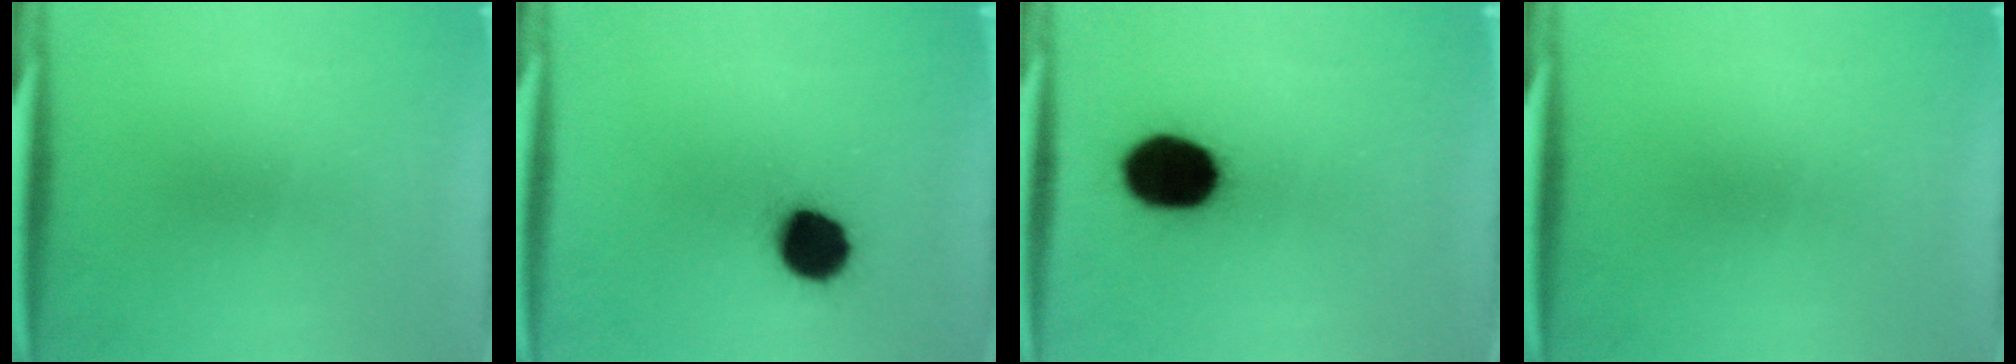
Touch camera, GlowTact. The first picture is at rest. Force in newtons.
{"total": 12.3}
{"total": 16.7}
{"total": 0.0}